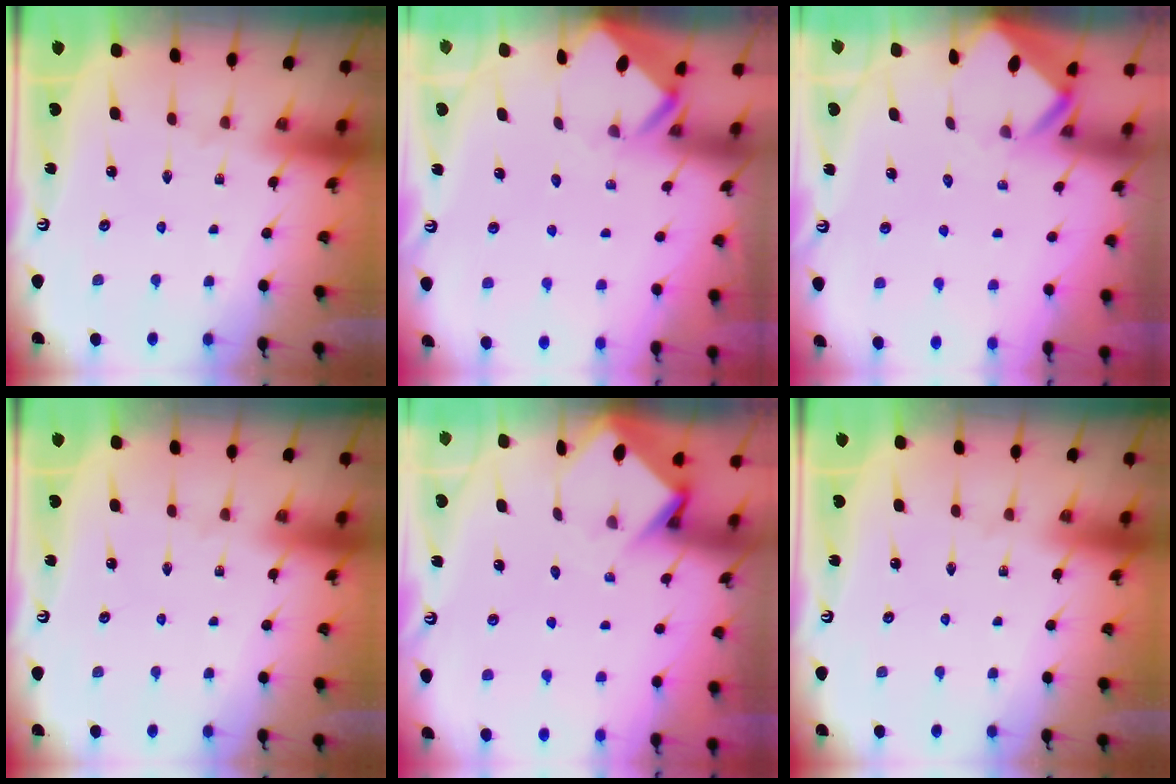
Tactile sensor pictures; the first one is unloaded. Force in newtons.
{"total": 3.3, "press": 3.3, "slide": 0.3}
{"total": 2.4, "press": 2.4, "slide": 0.1}
{"total": 0.0}
{"total": 3.4, "press": 3.4, "slide": 0.2}
{"total": 0.0}